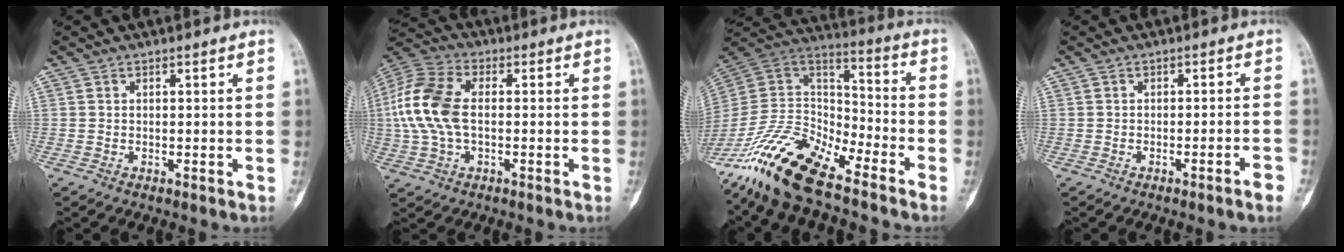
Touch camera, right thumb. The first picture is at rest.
{"total": 13.4, "force": [0.2, 7.9, 10.8], "torque": [-0.240, 0.025, -0.003]}
{"total": 19.6, "force": [-14.4, 6.4, 11.7], "torque": [-0.216, 0.069, -0.274]}
{"total": 2.5, "force": [-1.6, -0.1, 2.0], "torque": [-0.033, 0.008, -0.023]}